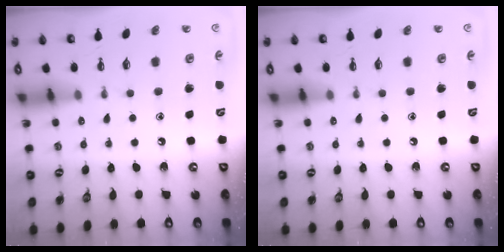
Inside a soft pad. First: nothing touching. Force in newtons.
{"total": 0.0}